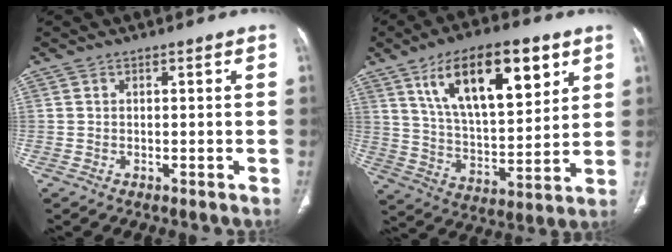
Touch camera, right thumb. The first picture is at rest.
{"total": 20.7, "force": [10.0, 8.7, 15.9], "torque": [-0.221, -0.042, 0.177]}